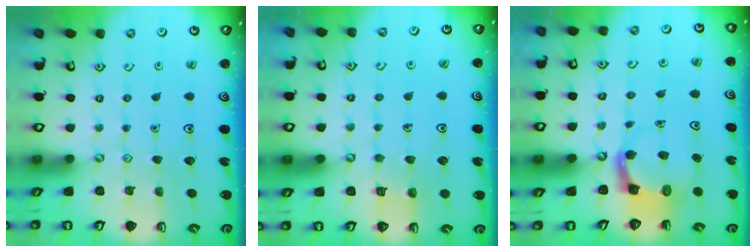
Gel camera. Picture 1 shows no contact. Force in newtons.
{"total": 3.8, "press": 3.8, "slide": 0.4}
{"total": 4.0, "press": 4.0, "slide": 0.4}